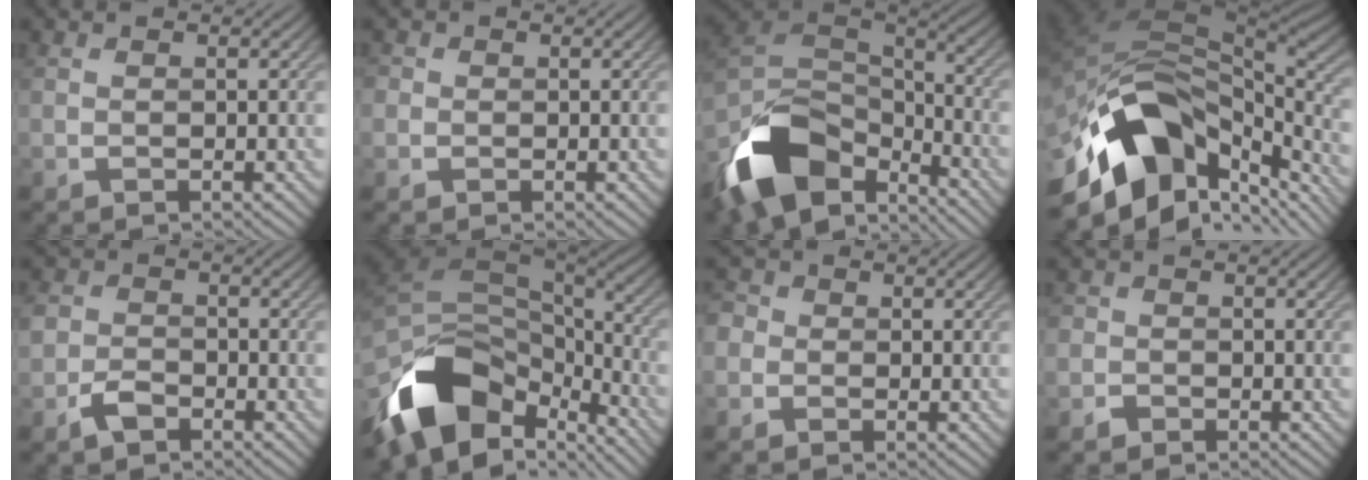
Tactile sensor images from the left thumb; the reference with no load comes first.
{"total": 1.3, "force": [0.1, 1.3, 0.0], "torque": [0.007, 0.005, -0.011]}
{"total": 14.8, "force": [-8.6, 8.0, 9.0], "torque": [-0.218, -0.023, -0.154]}
{"total": 16.2, "force": [-6.8, 10.0, 10.7], "torque": [-0.221, -0.020, -0.116]}
{"total": 2.7, "force": [-1.7, 1.8, 1.2], "torque": [-0.025, 0.003, -0.045]}
{"total": 15.0, "force": [-7.2, 8.6, 10.0], "torque": [-0.234, -0.015, -0.121]}
{"total": 2.4, "force": [-0.7, 2.2, 0.4], "torque": [-0.011, 0.008, -0.032]}
{"total": 1.3, "force": [-0.7, 1.1, 0.1], "torque": [0.011, 0.005, -0.023]}